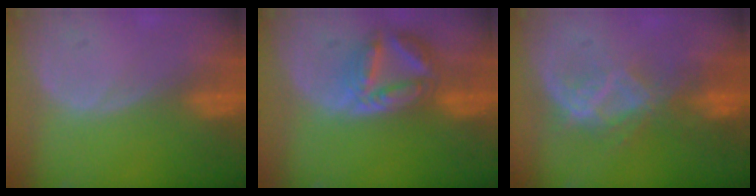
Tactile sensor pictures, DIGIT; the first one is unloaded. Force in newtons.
{"total": 8.0, "press": 7.0, "slide": 3.8}
{"total": 6.9, "press": 6.5, "slide": 2.2}